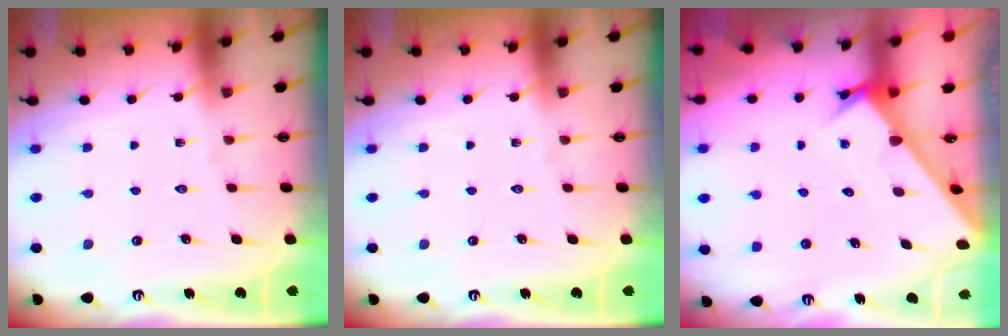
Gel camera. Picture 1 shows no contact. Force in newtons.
{"total": 0.0}
{"total": 2.8, "press": 2.8, "slide": 0.1}